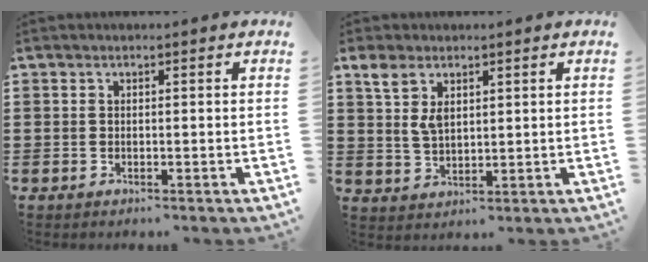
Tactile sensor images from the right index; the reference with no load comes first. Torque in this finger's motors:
{"motor_torque": [0.27, 0.33, 0.21, 0.11]}